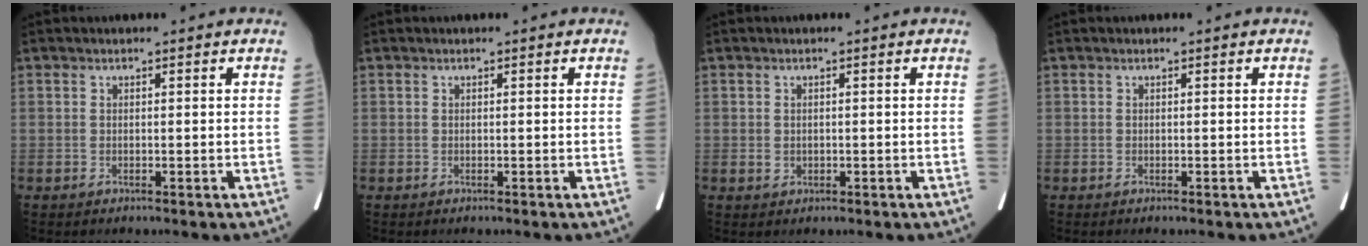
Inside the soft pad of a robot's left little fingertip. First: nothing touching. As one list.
[{"total": 0.0}, {"total": 1.2, "force": [-0.1, 1.0, 0.5], "torque": [-0.012, 0.000, 0.003]}, {"total": 0.0}]